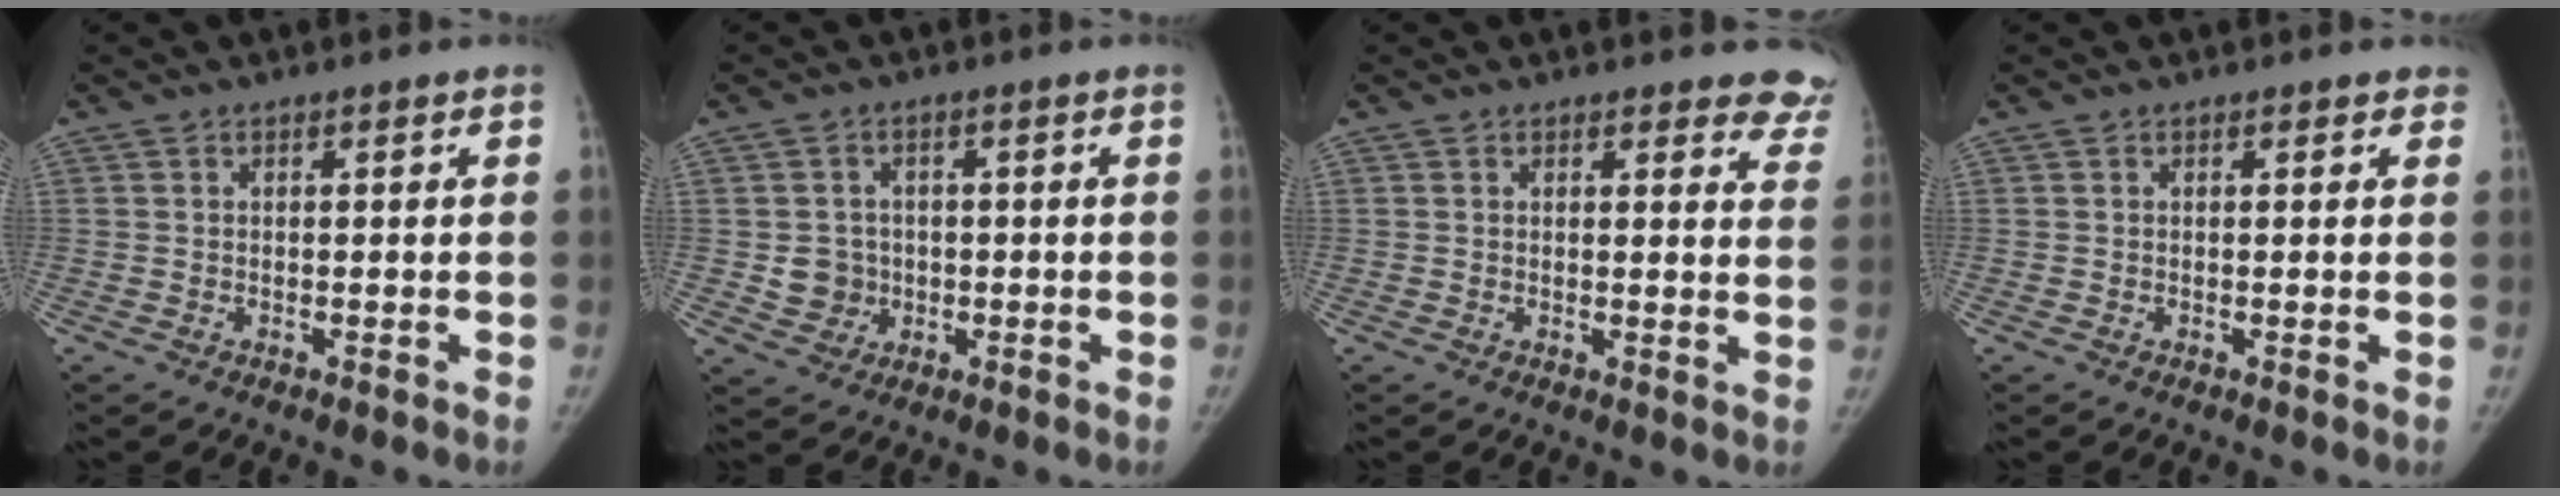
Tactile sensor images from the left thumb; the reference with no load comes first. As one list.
[{"total": 4.9, "force": [-0.4, 4.7, 1.4], "torque": [0.003, 0.007, -0.002]}, {"total": 8.7, "force": [7.8, 2.9, 2.5], "torque": [0.029, -0.036, 0.057]}, {"total": 1.3, "force": [1.0, 0.8, 0.4], "torque": [0.011, -0.002, 0.003]}]